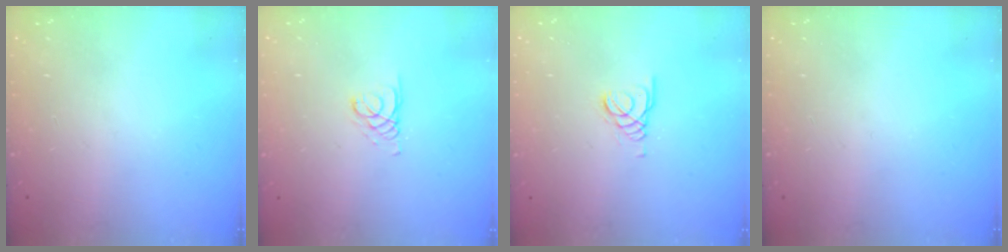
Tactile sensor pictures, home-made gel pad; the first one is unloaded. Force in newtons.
{"total": 2.1, "press": 2.1, "slide": 0.2}
{"total": 1.5, "press": 1.5, "slide": 0.1}
{"total": 0.0}